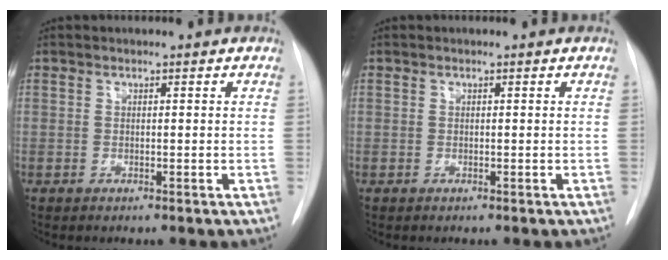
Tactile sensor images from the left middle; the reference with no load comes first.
{"total": 0.0}